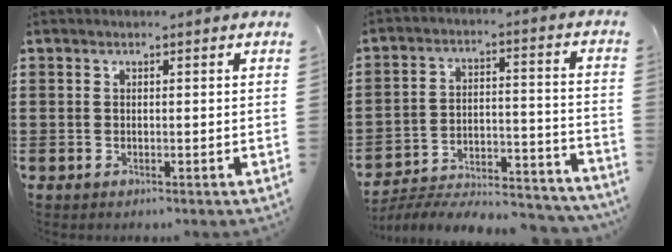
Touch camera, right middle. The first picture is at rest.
{"total": 5.8, "force": [-5.6, 0.8, 1.6], "torque": [-0.030, 0.004, -0.112]}